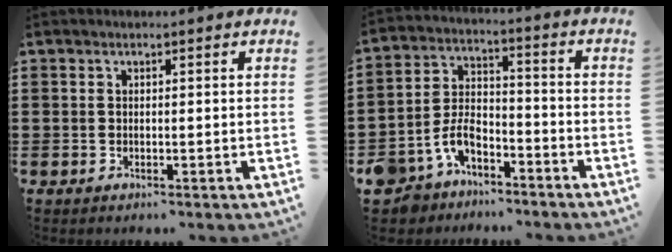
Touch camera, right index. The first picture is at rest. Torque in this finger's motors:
{"motor_torque": [1.31, 0.83, 0.51, 0.11]}